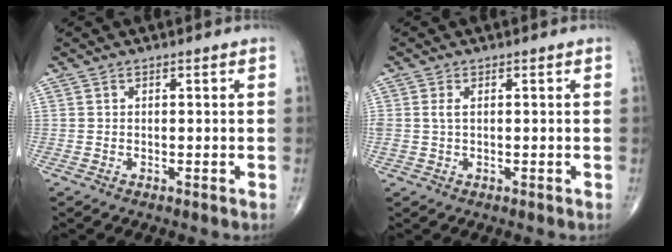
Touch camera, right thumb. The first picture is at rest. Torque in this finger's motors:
{"motor_torque": [-0.24, -0.23, 0.33, 0.26, 0.03]}